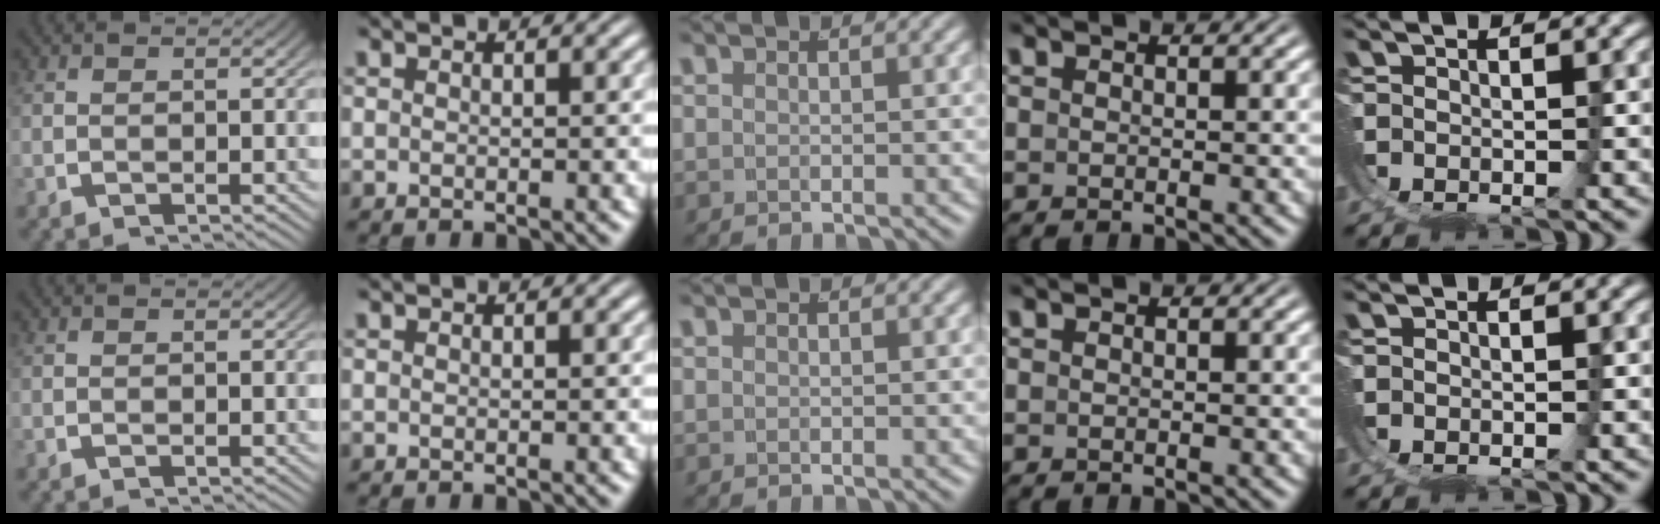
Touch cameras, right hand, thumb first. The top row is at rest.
{}